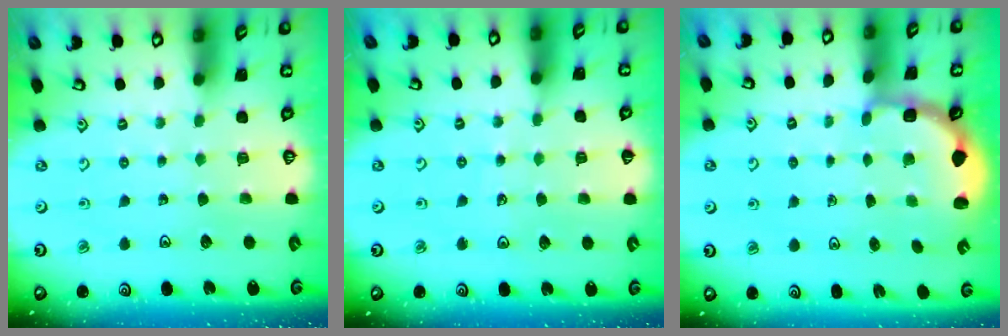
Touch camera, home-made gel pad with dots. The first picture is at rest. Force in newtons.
{"total": 4.2, "press": 3.8, "slide": 1.8}
{"total": 2.7, "press": 2.3, "slide": 1.4}